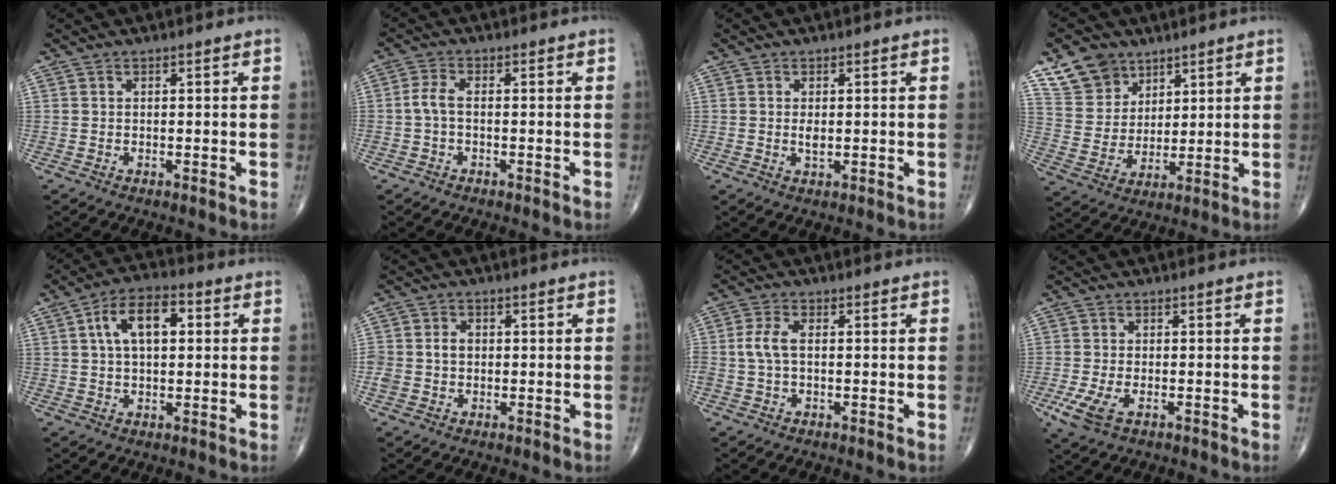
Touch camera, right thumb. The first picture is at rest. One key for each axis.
{"total": 2.8, "fx": -0.5, "fy": 1.2, "fz": 2.5, "tx": -0.057, "ty": 0.004, "tz": -0.017}
{"total": 1.7, "fx": 0.1, "fy": 0.8, "fz": 1.5, "tx": -0.026, "ty": -0.004, "tz": 0.003}
{"total": 10.2, "fx": 6.8, "fy": 7.2, "fz": 2.5, "tx": -0.021, "ty": -0.034, "tz": 0.139}
{"total": 9.8, "fx": 2.2, "fy": 5.2, "fz": 8.0, "tx": -0.130, "ty": 0.020, "tz": 0.031}
{"total": 4.0, "fx": -0.1, "fy": 3.2, "fz": 2.4, "tx": -0.048, "ty": 0.012, "tz": 0.000}
{"total": 4.0, "fx": -0.1, "fy": 2.1, "fz": 3.4, "tx": -0.089, "ty": 0.009, "tz": -0.004}
{"total": 5.3, "fx": -2.1, "fy": 2.6, "fz": 4.1, "tx": -0.099, "ty": -0.006, "tz": -0.036}